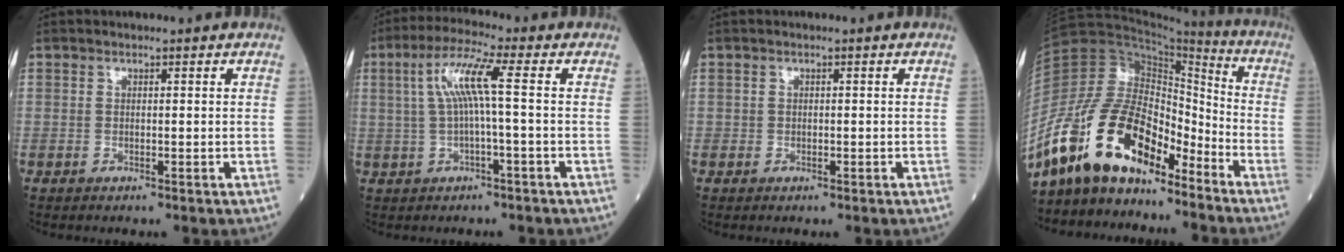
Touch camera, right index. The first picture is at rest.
{"total": 7.0, "force": [0.9, -0.3, 7.0], "torque": [-0.143, 0.020, 0.019]}
{"total": 0.6, "force": [0.0, 0.6, 0.2], "torque": [-0.004, 0.000, 0.000]}
{"total": 17.0, "force": [-13.2, 6.1, 8.8], "torque": [-0.174, 0.038, -0.243]}